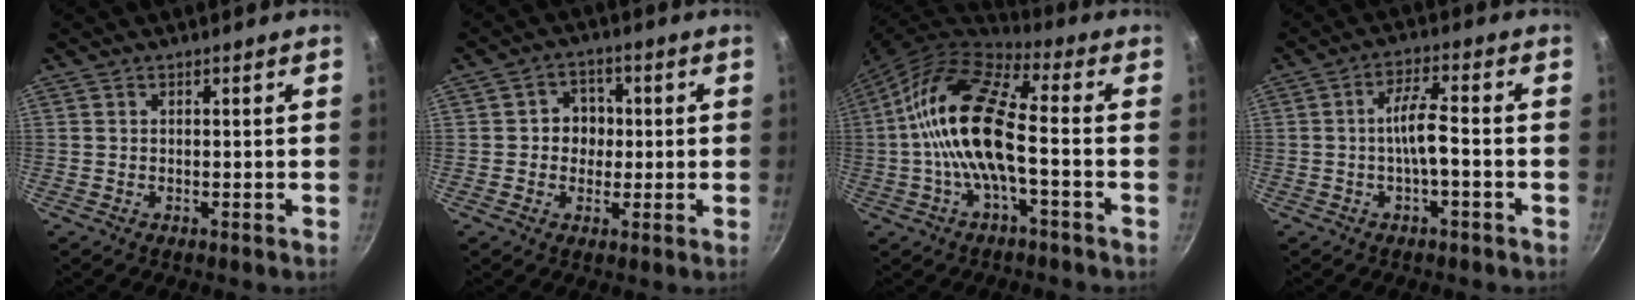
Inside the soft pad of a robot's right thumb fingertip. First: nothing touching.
{"total": 5.6, "force": [0.0, 5.0, 2.4], "torque": [0.001, 0.008, -0.007]}
{"total": 16.3, "force": [-1.6, 6.2, 15.0], "torque": [-0.291, 0.036, -0.049]}
{"total": 5.7, "force": [-1.4, 1.2, 5.4], "torque": [-0.105, 0.025, -0.030]}